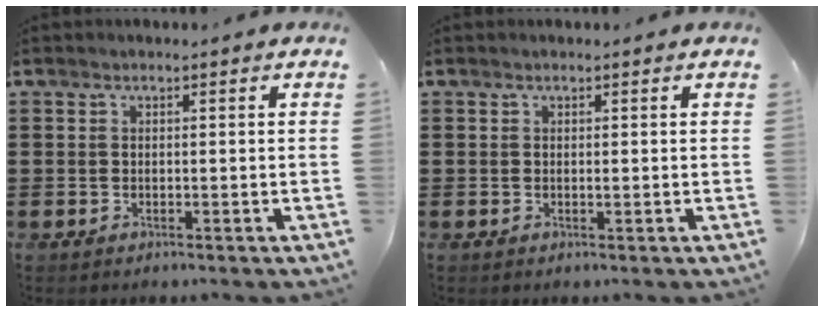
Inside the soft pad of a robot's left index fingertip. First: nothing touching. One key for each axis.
{"total": 0.0}